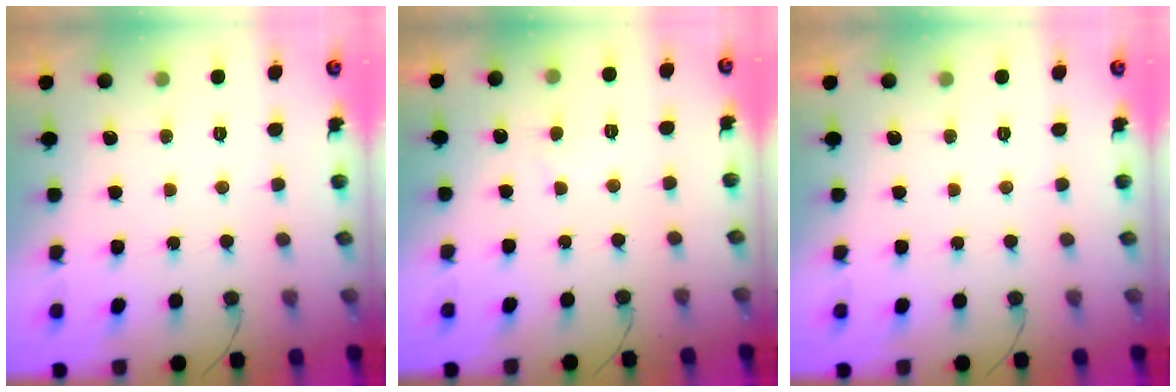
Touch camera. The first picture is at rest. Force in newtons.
{"total": 2.6, "press": 2.6, "slide": 0.2}
{"total": 0.0}